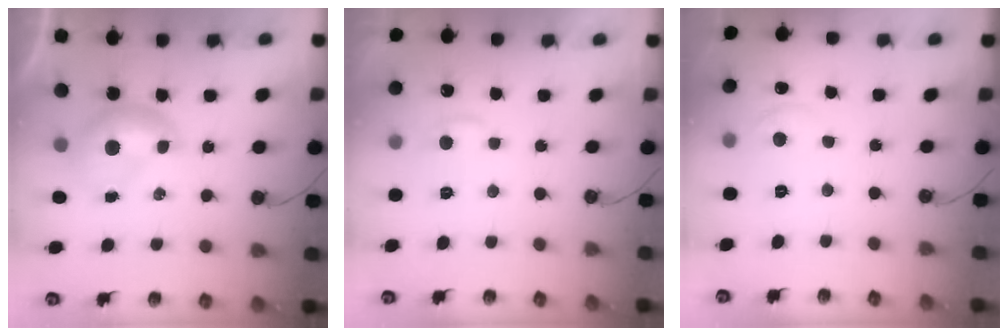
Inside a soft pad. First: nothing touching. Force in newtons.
{"total": 2.8, "press": 2.8, "slide": 0.4}
{"total": 1.1, "press": 0.7, "slide": 0.8}